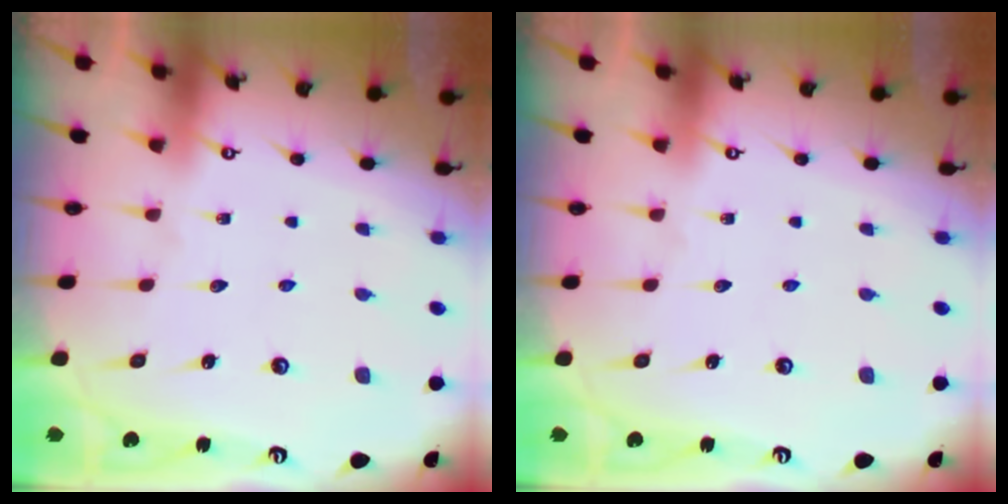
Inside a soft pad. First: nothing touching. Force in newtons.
{"total": 0.0}